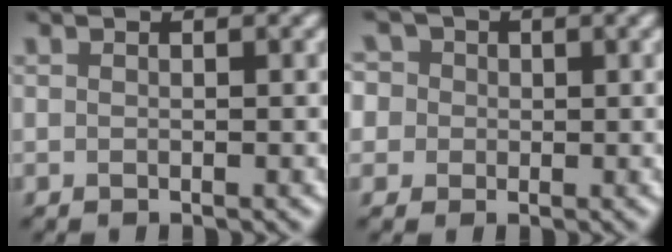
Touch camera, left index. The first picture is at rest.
{"total": 7.1, "force": [2.7, 5.6, 3.4], "torque": [-0.055, 0.036, 0.003]}